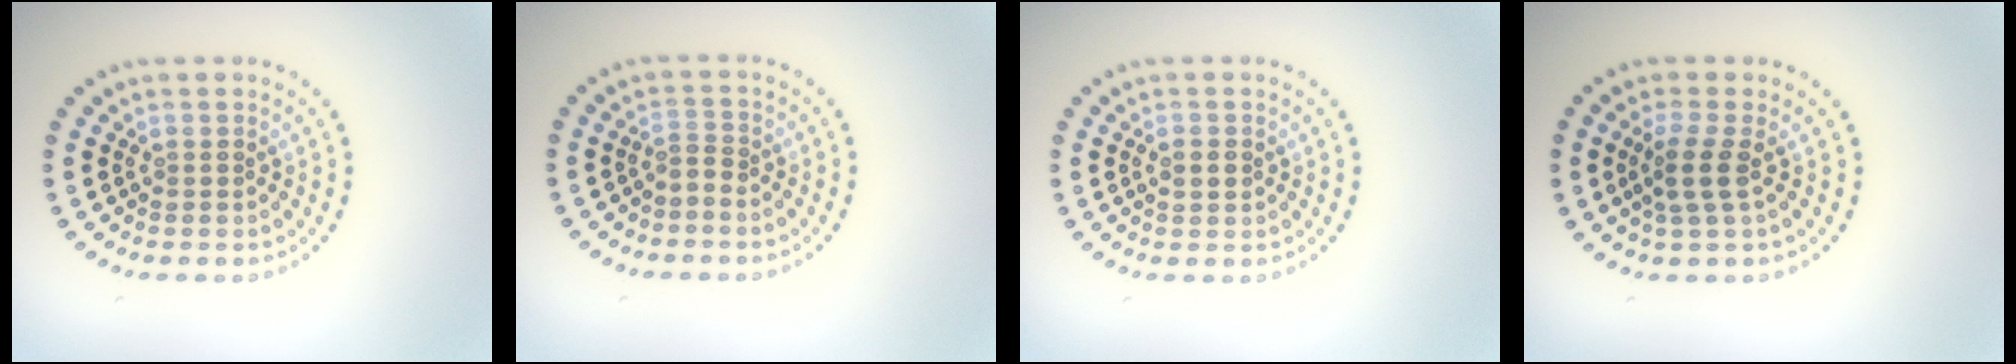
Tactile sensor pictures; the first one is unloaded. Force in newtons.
{"total": 1.1, "press": 0.5, "slide": 1.0}
{"total": 1.1, "press": 1.1, "slide": 0.1}
{"total": 2.3, "press": 1.9, "slide": 1.3}